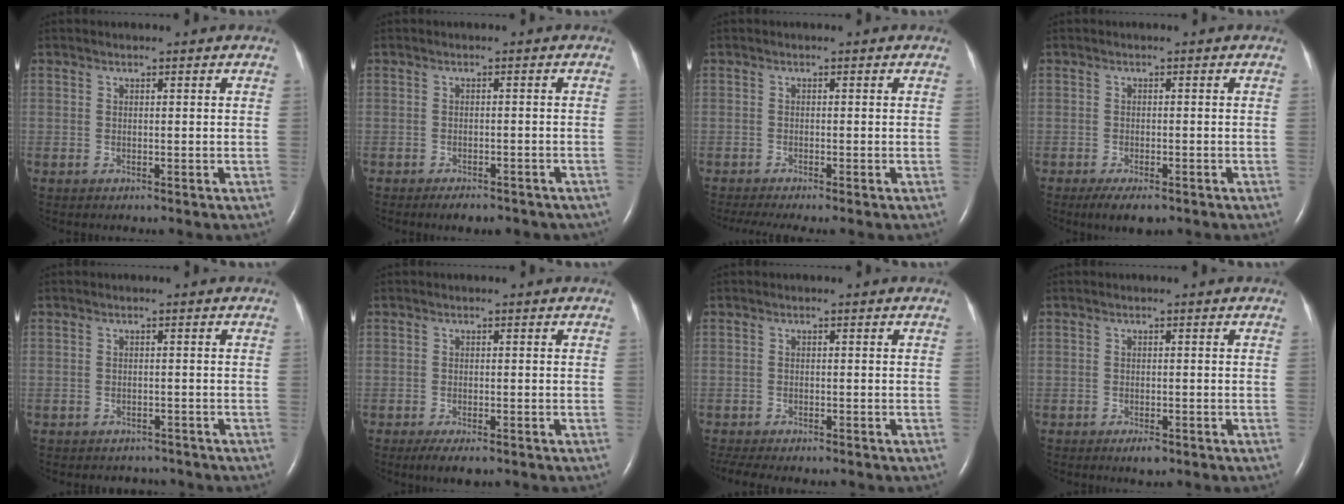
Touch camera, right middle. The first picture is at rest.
{"total": 6.0, "force": [-5.0, 2.2, 2.6], "torque": [-0.029, 0.000, -0.051]}
{"total": 4.4, "force": [-3.7, -0.2, 2.4], "torque": [-0.039, -0.009, -0.059]}
{"total": 3.8, "force": [-2.6, 1.2, 2.5], "torque": [-0.044, -0.006, -0.036]}
{"total": 3.8, "force": [-3.4, 1.7, 0.2], "torque": [-0.007, 0.004, -0.038]}
{"total": 3.0, "force": [-2.1, 0.8, 2.1], "torque": [-0.037, -0.006, -0.030]}
{"total": 5.8, "force": [-5.0, 1.1, 2.8], "torque": [-0.049, -0.005, -0.072]}
{"total": 1.5, "force": [-1.0, 0.4, 1.1], "torque": [-0.025, -0.002, -0.012]}